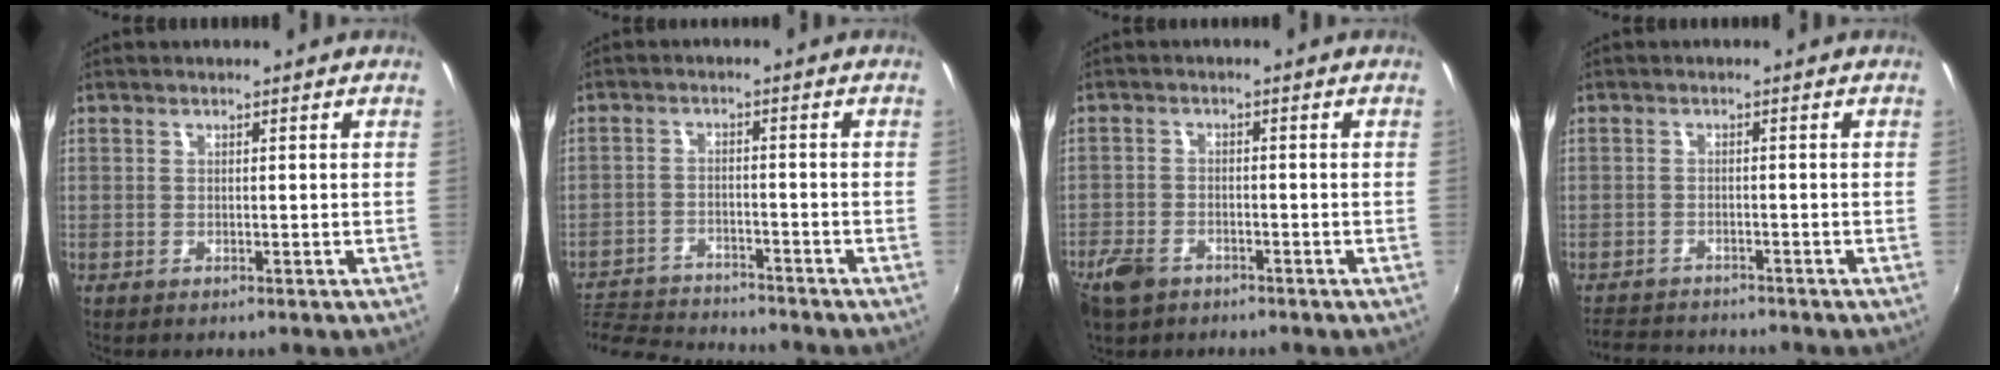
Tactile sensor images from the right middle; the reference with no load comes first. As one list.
[{"total": 11.7, "force": [-11.0, 2.3, 3.3], "torque": [-0.089, 0.001, -0.181]}, {"total": 6.8, "force": [-4.6, 4.1, 2.9], "torque": [-0.084, -0.006, -0.085]}, {"total": 6.5, "force": [-6.0, 2.0, 1.2], "torque": [-0.047, 0.003, -0.101]}]